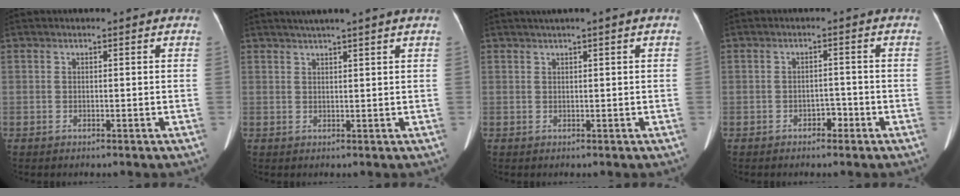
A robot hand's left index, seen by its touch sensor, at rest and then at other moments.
{"total": 4.1, "force": [3.2, -1.1, 2.3], "torque": [-0.035, 0.014, 0.053]}
{"total": 1.6, "force": [0.8, -0.3, 1.4], "torque": [-0.033, 0.007, 0.019]}
{"total": 1.8, "force": [-1.1, 1.0, 0.9], "torque": [-0.011, 0.005, -0.016]}